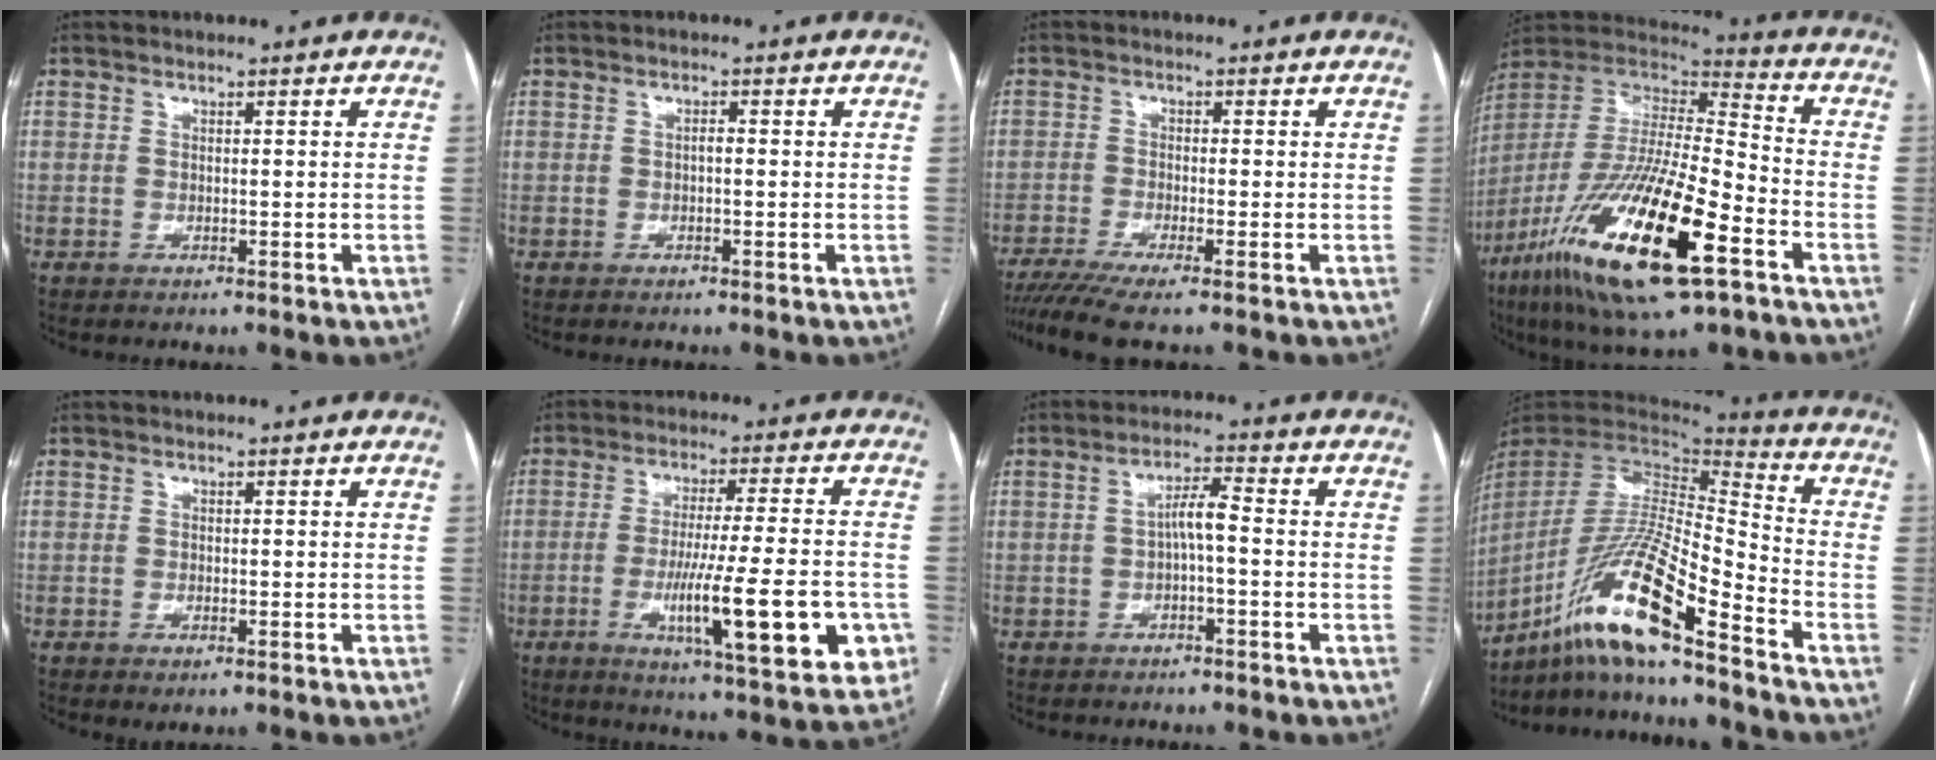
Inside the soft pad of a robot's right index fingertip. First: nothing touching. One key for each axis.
{"total": 0.7, "fx": -0.2, "fy": 0.3, "fz": 0.7, "tx": -0.011, "ty": 0.003, "tz": -0.004}
{"total": 6.2, "fx": -4.7, "fy": -0.4, "fz": 4.0, "tx": -0.064, "ty": -0.011, "tz": -0.081}
{"total": 25.1, "fx": -12.2, "fy": 4.1, "fz": 21.5, "tx": -0.427, "ty": -0.056, "tz": -0.223}
{"total": 1.1, "fx": -0.5, "fy": 0.4, "fz": 0.9, "tx": -0.009, "ty": -0.002, "tz": -0.003}
{"total": 17.8, "fx": -5.4, "fy": 1.8, "fz": 16.9, "tx": -0.222, "ty": -0.018, "tz": -0.072}
{"total": 3.7, "fx": -0.6, "fy": 0.5, "fz": 3.6, "tx": -0.062, "ty": 0.015, "tz": -0.008}
{"total": 18.4, "fx": -13.1, "fy": 0.2, "fz": 12.9, "tx": -0.277, "ty": -0.013, "tz": -0.247}